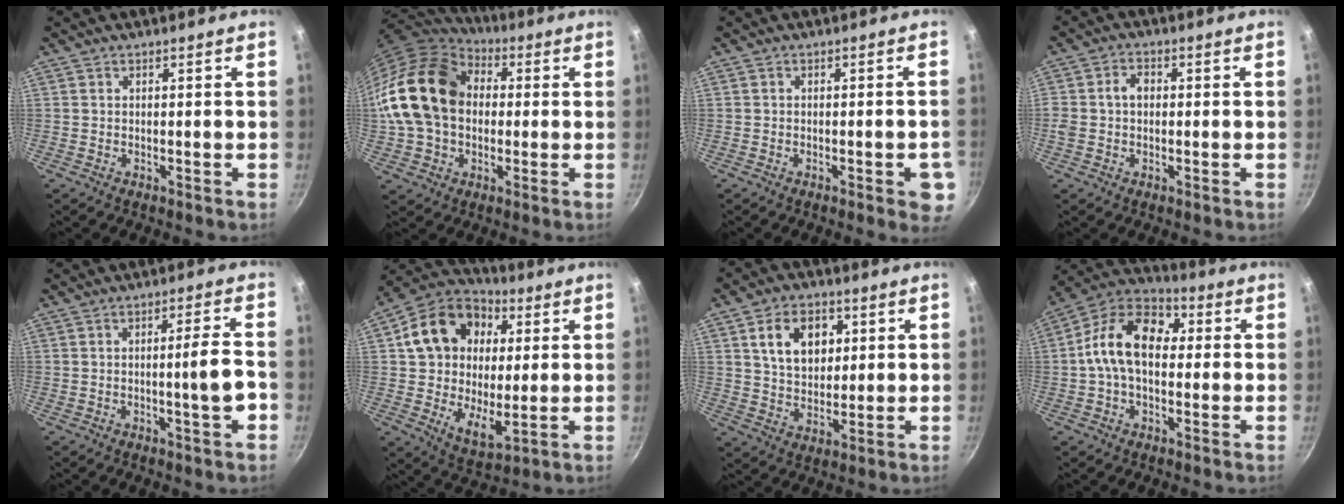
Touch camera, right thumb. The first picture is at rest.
{"total": 20.3, "force": [1.7, 15.3, 13.3], "torque": [-0.234, 0.037, 0.024]}
{"total": 3.4, "force": [-1.1, 1.5, 2.9], "torque": [-0.021, 0.003, -0.015]}
{"total": 4.1, "force": [0.0, 3.2, 2.5], "torque": [-0.034, 0.013, -0.005]}
{"total": 6.2, "force": [-1.6, 0.4, 5.9], "torque": [-0.084, 0.015, -0.020]}
{"total": 20.2, "force": [5.2, 14.6, 12.9], "torque": [-0.199, -0.005, 0.082]}
{"total": 11.3, "force": [3.7, 7.9, 7.2], "torque": [-0.090, -0.007, 0.064]}
{"total": 15.0, "force": [1.2, 10.0, 11.1], "torque": [-0.157, 0.034, -0.005]}